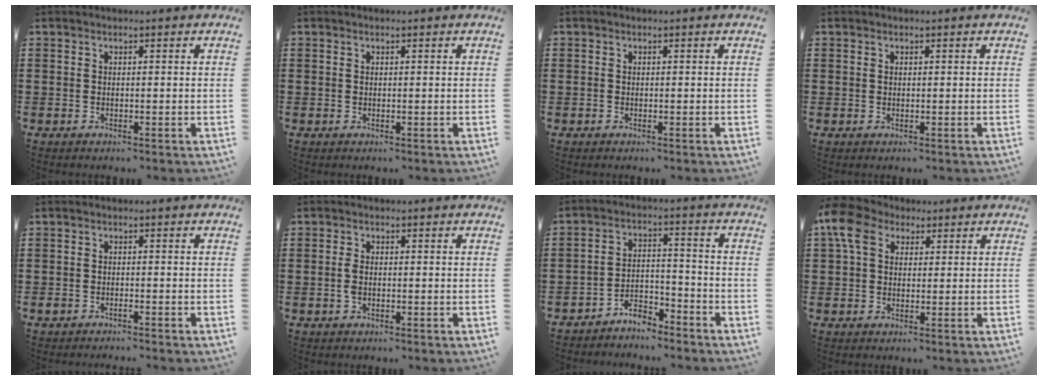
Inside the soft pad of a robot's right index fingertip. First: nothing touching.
{"total": 0.0}
{"total": 0.5, "force": [-0.2, 0.5, 0.0], "torque": [-0.001, 0.005, -0.007]}
{"total": 0.0}
{"total": 1.2, "force": [-1.2, 0.1, 0.3], "torque": [-0.008, -0.004, -0.023]}
{"total": 1.9, "force": [-0.3, 1.0, 1.6], "torque": [-0.039, -0.001, -0.009]}
{"total": 4.7, "force": [-4.5, 1.2, 0.8], "torque": [-0.017, 0.012, -0.091]}
{"total": 6.9, "force": [2.8, 5.1, 3.5], "torque": [-0.104, 0.016, 0.051]}